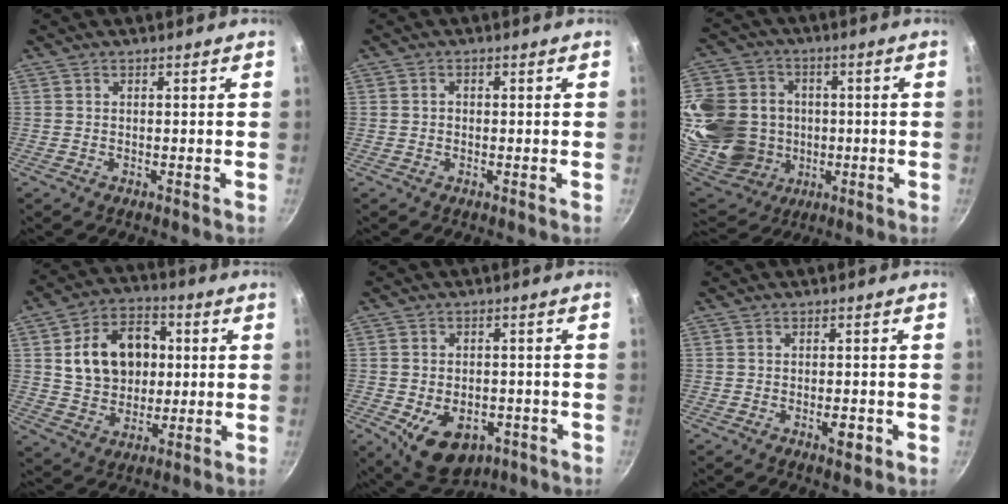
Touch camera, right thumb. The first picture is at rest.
{"total": 0.9, "force": [-0.1, 0.8, 0.5], "torque": [-0.007, 0.005, -0.003]}
{"total": 25.9, "force": [-0.2, 22.6, 12.6], "torque": [-0.291, 0.027, 0.018]}
{"total": 15.7, "force": [2.3, 11.9, 10.0], "torque": [-0.130, 0.015, 0.038]}
{"total": 11.5, "force": [-4.3, 7.5, 7.5], "torque": [-0.087, 0.003, -0.048]}
{"total": 3.0, "force": [-1.1, 1.2, 2.4], "torque": [-0.031, 0.006, -0.015]}